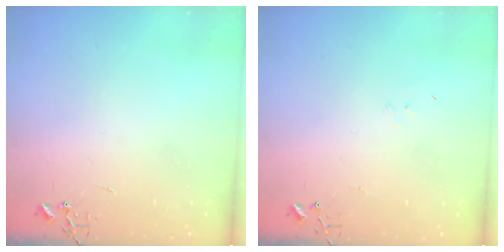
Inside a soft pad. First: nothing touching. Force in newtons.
{"total": 4.9, "press": 4.9, "slide": 0.3}